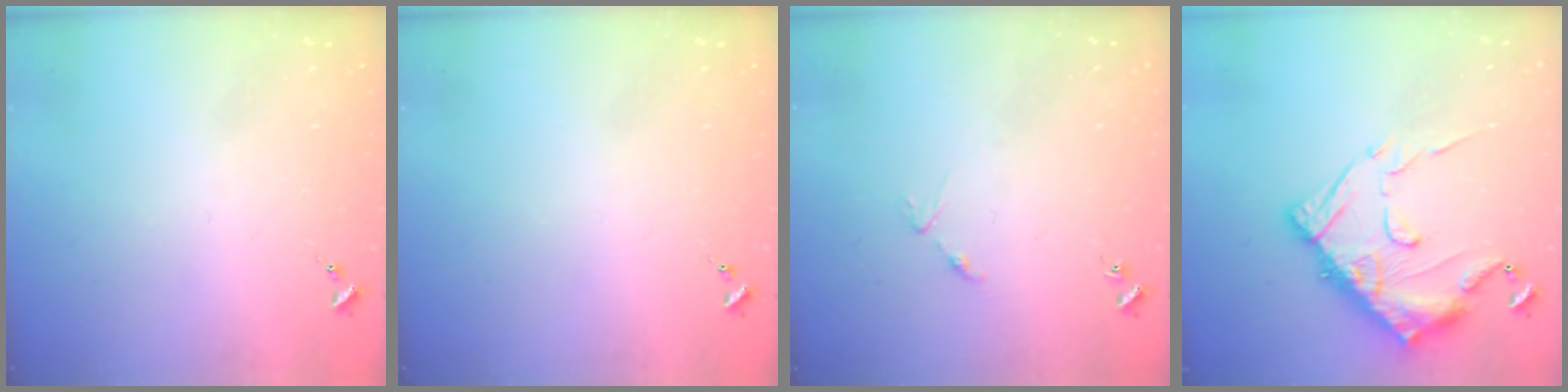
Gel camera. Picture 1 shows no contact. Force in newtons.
{"total": 0.0}
{"total": 3.8, "press": 3.8, "slide": 0.5}
{"total": 17.5, "press": 17.5, "slide": 1.6}